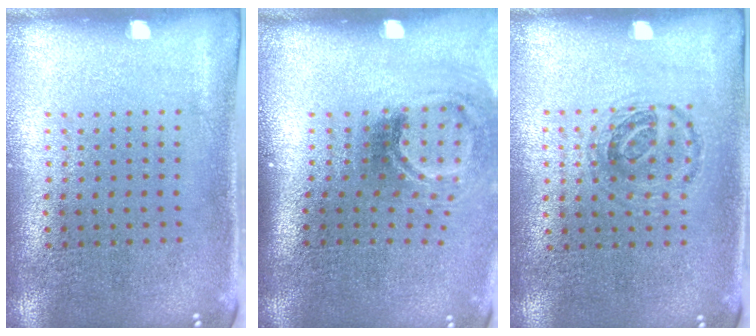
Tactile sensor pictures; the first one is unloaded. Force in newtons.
{"total": 2.1, "press": 1.3, "slide": 1.6}
{"total": 0.9, "press": 0.9, "slide": 0.3}